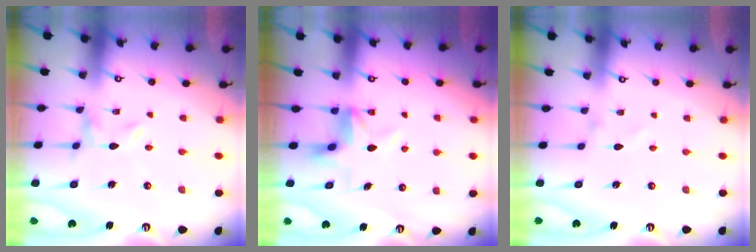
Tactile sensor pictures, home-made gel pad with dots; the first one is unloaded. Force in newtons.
{"total": 4.5, "press": 4.5, "slide": 0.1}
{"total": 1.0, "press": 1.0, "slide": 0.0}